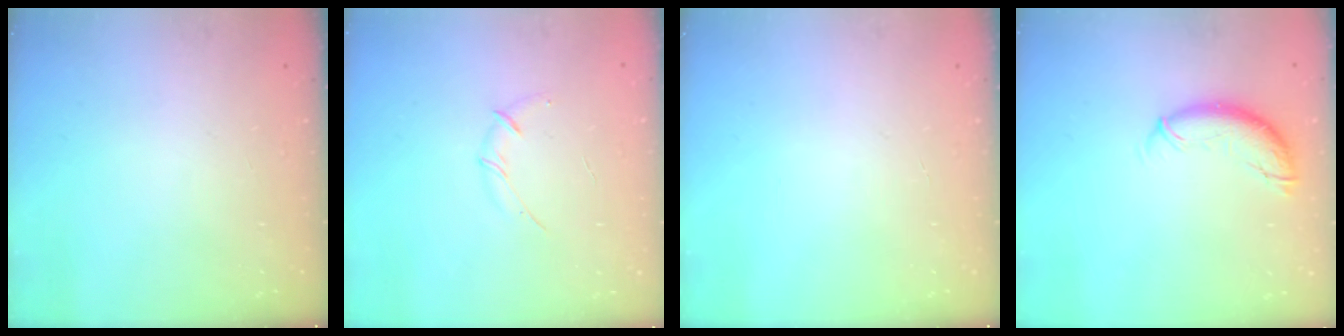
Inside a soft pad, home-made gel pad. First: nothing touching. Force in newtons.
{"total": 3.6, "press": 3.6, "slide": 0.8}
{"total": 0.0}
{"total": 9.6, "press": 9.6, "slide": 0.5}